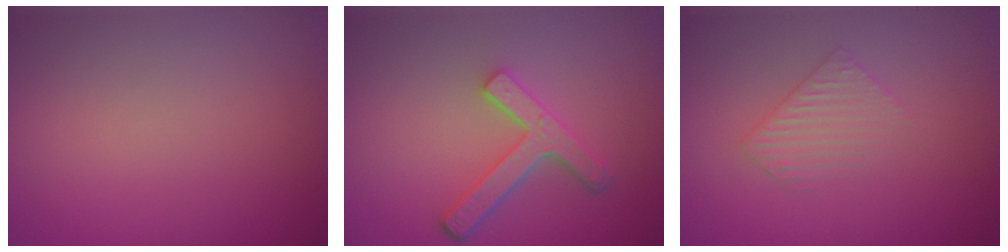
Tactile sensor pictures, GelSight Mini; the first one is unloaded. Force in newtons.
{"total": 4.2, "press": 3.3, "slide": 2.6}
{"total": 1.9, "press": 1.9, "slide": 0.5}